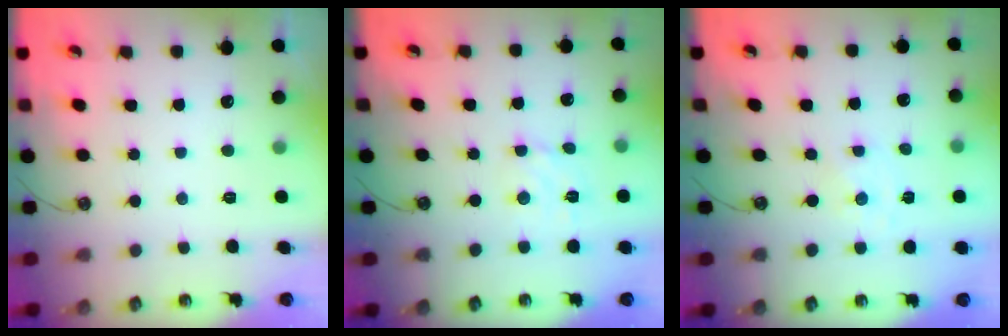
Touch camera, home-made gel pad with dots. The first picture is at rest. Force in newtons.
{"total": 2.9, "press": 2.8, "slide": 0.2}
{"total": 0.0}